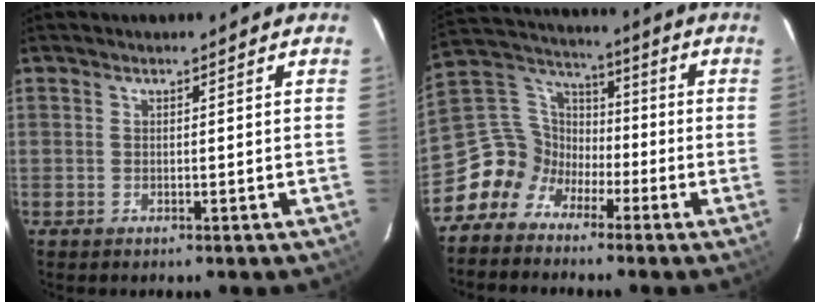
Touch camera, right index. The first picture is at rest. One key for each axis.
{"total": 9.7, "fx": -5.5, "fy": 7.8, "fz": 2.0, "tx": -0.051, "ty": 0.041, "tz": -0.125}